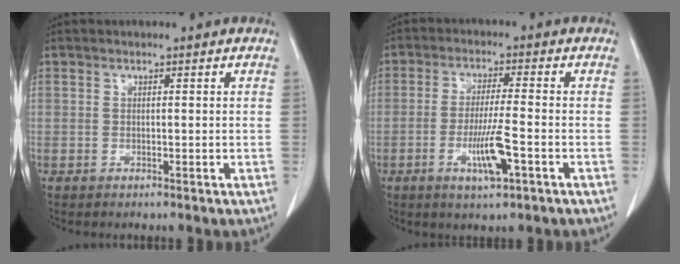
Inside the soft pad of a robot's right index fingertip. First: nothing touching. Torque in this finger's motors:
{"motor_torque": [0.12, -0.01, 0.14, 0.09]}